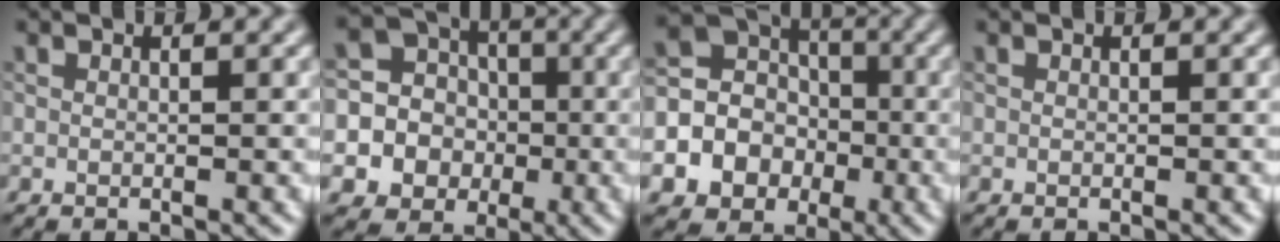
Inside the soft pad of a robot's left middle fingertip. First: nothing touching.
{"total": 9.0, "force": [-1.7, 8.5, 2.4], "torque": [-0.062, 0.011, -0.050]}
{"total": 9.0, "force": [-2.5, 8.1, 3.1], "torque": [-0.064, -0.001, -0.057]}
{"total": 0.0}